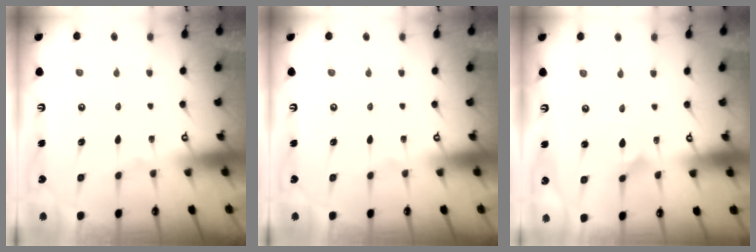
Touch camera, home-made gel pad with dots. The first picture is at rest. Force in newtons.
{"total": 0.0}
{"total": 1.7, "press": 1.7, "slide": 0.0}